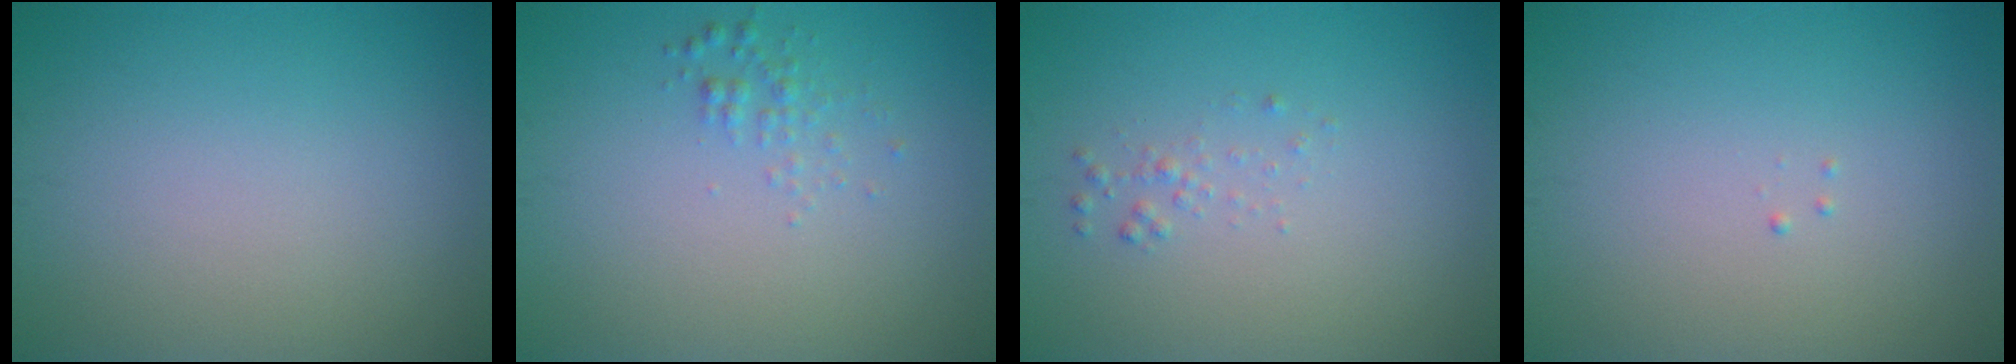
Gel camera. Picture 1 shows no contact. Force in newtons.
{"total": 1.1, "press": 1.1, "slide": 0.0}
{"total": 0.8, "press": 0.8, "slide": 0.1}
{"total": 0.0}